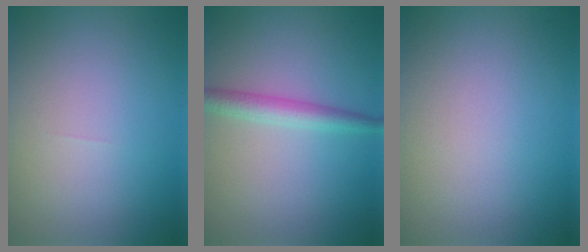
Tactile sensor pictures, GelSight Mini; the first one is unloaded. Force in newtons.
{"total": 2.5, "press": 2.5, "slide": 0.1}
{"total": 0.0}